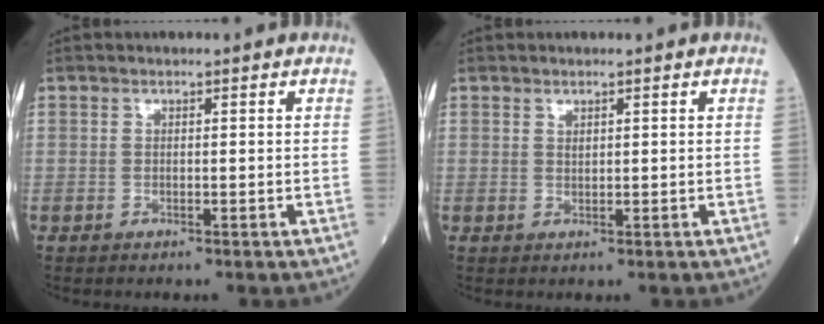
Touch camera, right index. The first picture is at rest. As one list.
[{"total": 0.6, "force": [0.5, 0.2, 0.3], "torque": [-0.008, -0.003, 0.012]}]